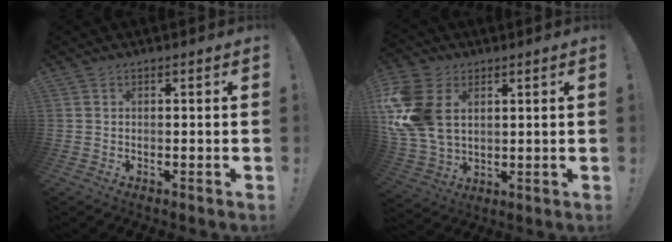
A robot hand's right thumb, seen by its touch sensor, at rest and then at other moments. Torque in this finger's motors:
{"motor_torque": [0.69, 0.81, 1.31, 0.23, 0.38]}